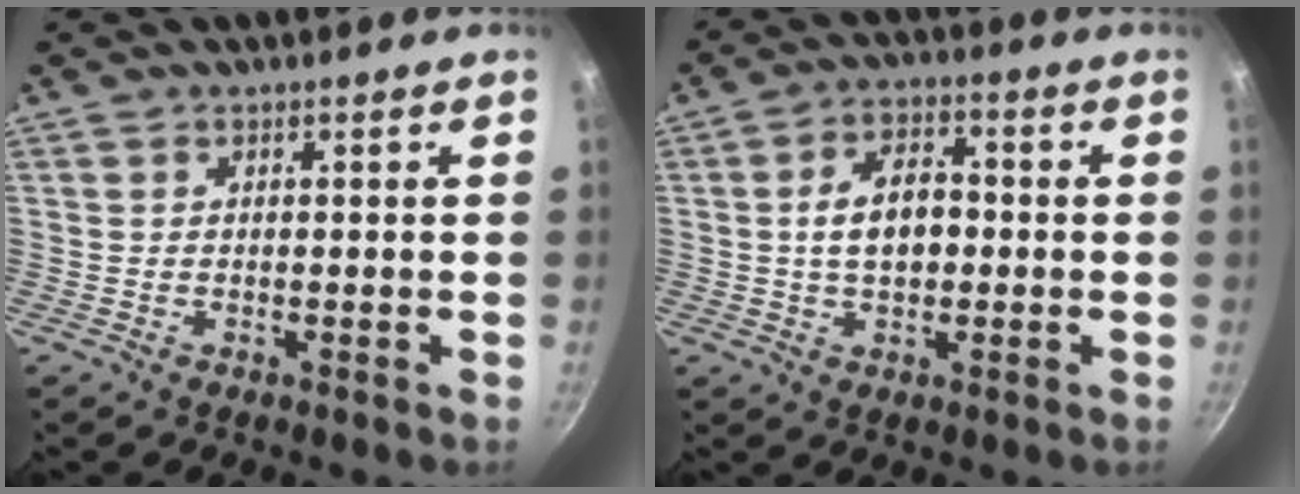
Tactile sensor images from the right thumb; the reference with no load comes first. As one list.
[{"total": 8.6, "force": [-0.1, 5.2, 6.8], "torque": [-0.095, 0.021, -0.006]}]